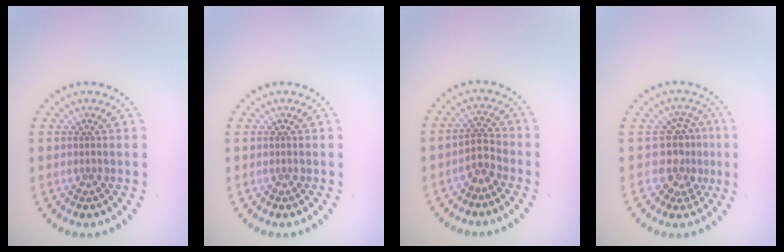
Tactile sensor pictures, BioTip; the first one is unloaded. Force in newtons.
{"total": 0.0}
{"total": 1.8, "press": 1.5, "slide": 1.0}
{"total": 3.2, "press": 2.4, "slide": 2.1}